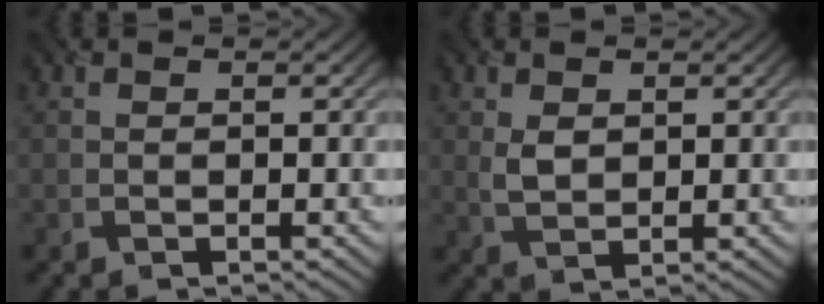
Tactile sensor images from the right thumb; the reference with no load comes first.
{"total": 2.3, "force": [0.8, 1.5, 1.6], "torque": [-0.042, -0.003, 0.019]}